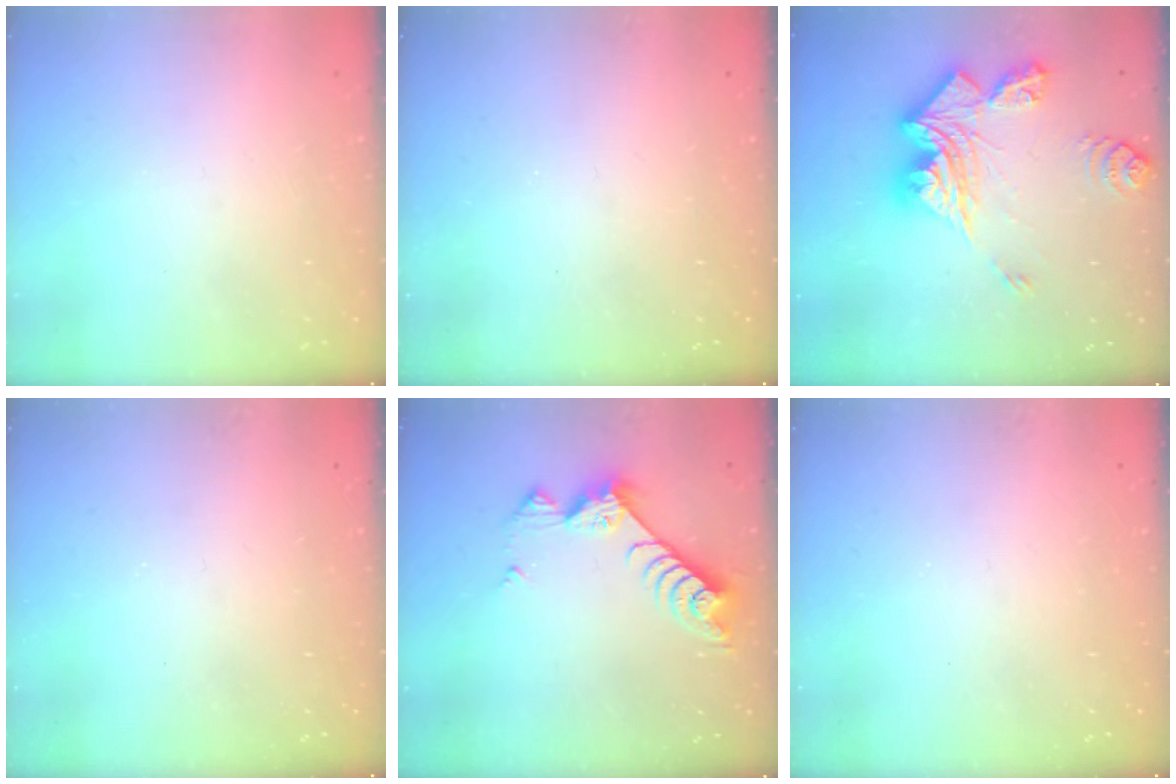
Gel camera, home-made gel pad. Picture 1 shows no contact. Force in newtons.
{"total": 0.0}
{"total": 20.4, "press": 20.3, "slide": 2.4}
{"total": 0.0}
{"total": 8.4, "press": 8.3, "slide": 0.4}
{"total": 0.0}